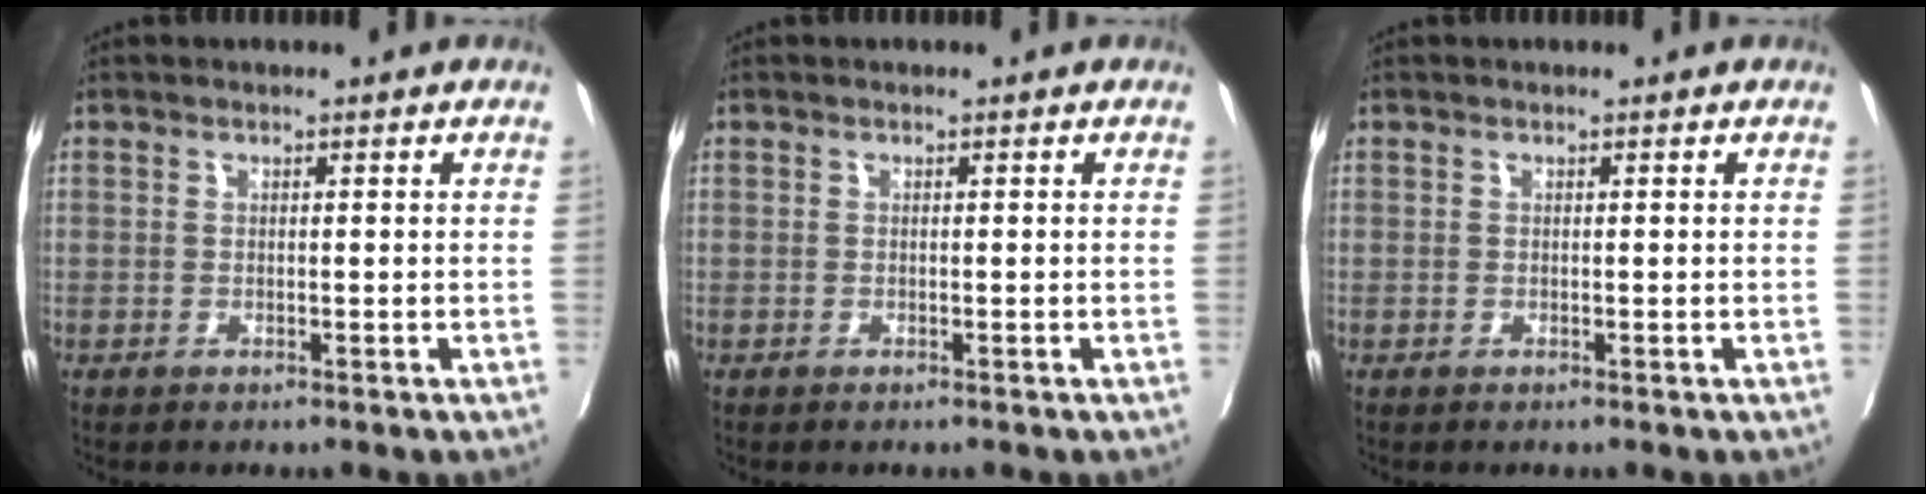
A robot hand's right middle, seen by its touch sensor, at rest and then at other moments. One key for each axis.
{"total": 0.0}
{"total": 0.0}